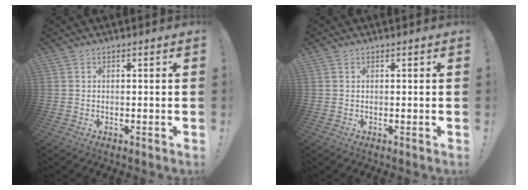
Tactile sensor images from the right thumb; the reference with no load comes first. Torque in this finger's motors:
{"motor_torque": [-0.11, -0.11, -0.05, 0.19, 0.02]}